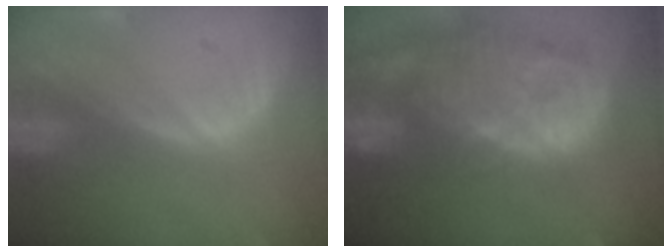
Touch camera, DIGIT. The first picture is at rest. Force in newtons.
{"total": 14.5, "press": 12.7, "slide": 7.1}